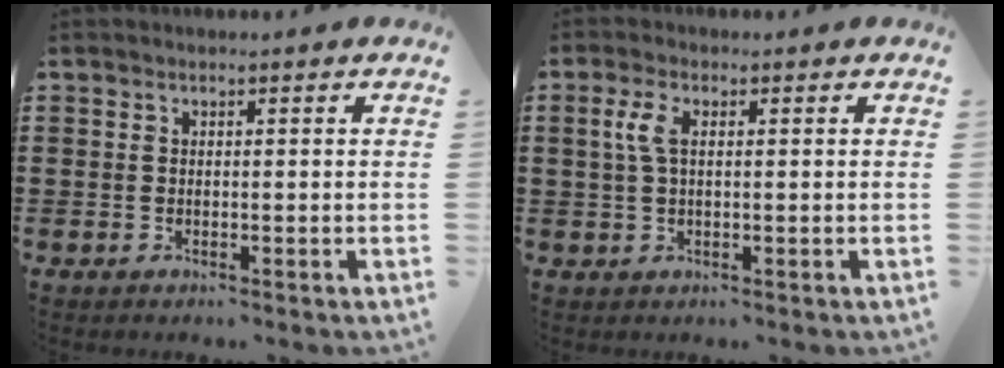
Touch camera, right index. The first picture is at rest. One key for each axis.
{"total": 3.2, "fx": 0.6, "fy": 1.3, "fz": 2.9, "tx": -0.068, "ty": 0.006, "tz": 0.007}